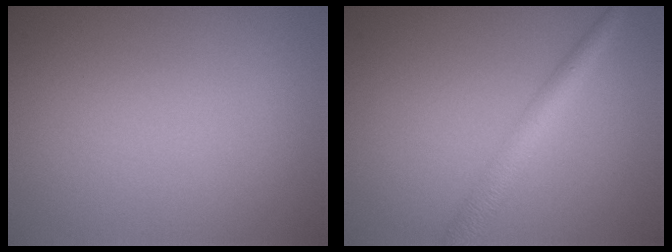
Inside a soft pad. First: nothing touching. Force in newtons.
{"total": 3.2, "press": 3.2, "slide": 0.1}